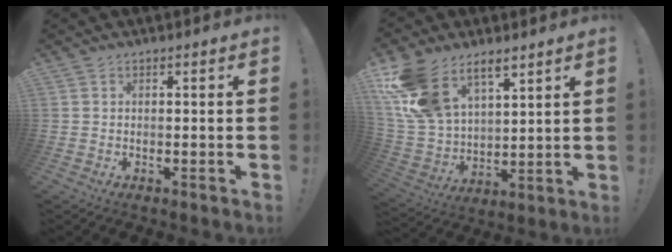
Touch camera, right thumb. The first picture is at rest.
{"total": 16.4, "force": [10.3, 9.6, 8.3], "torque": [-0.175, -0.060, 0.199]}